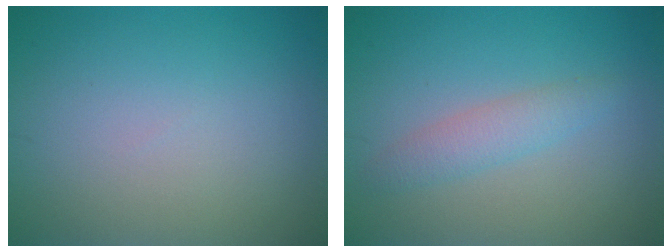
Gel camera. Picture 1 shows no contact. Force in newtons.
{"total": 2.1, "press": 2.1, "slide": 0.1}